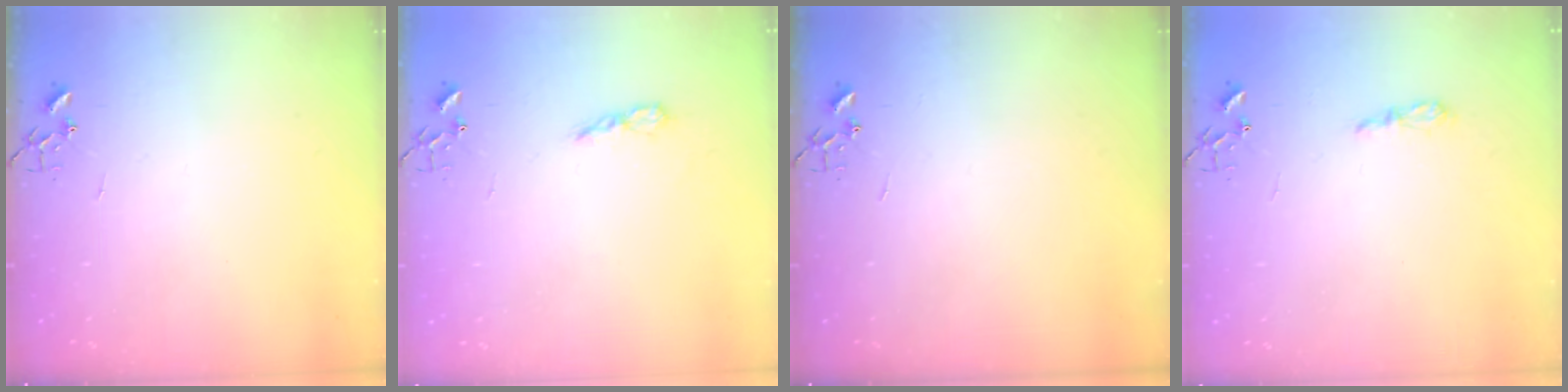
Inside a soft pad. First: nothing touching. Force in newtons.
{"total": 5.0, "press": 5.0, "slide": 0.6}
{"total": 0.0}
{"total": 6.3, "press": 6.2, "slide": 0.8}